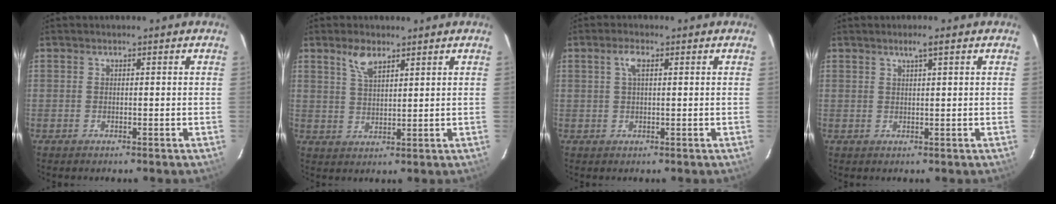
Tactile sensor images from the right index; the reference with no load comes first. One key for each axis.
{"total": 4.6, "fx": 3.2, "fy": 1.8, "fz": 2.8, "tx": -0.053, "ty": 0.003, "tz": 0.062}
{"total": 2.5, "fx": 0.9, "fy": 0.9, "fz": 2.1, "tx": -0.044, "ty": 0.007, "tz": 0.017}
{"total": 1.9, "fx": 1.2, "fy": -0.2, "fz": 1.5, "tx": -0.028, "ty": 0.003, "tz": 0.021}